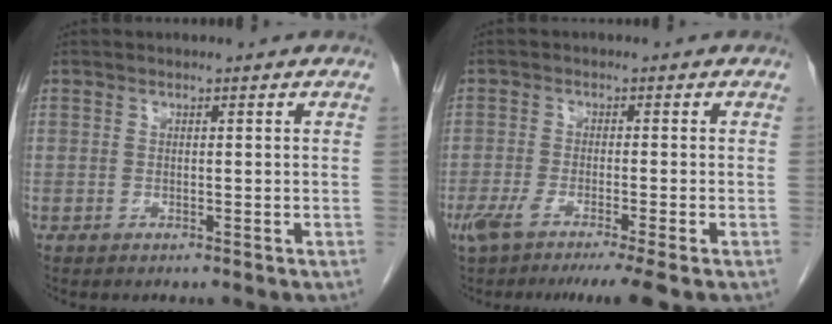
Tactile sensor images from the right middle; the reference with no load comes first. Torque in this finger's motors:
{"motor_torque": [1.24, -0.89, 0.30, 0.11]}